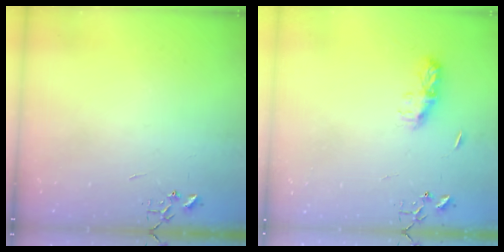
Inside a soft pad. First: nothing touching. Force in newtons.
{"total": 7.4, "press": 7.4, "slide": 0.4}